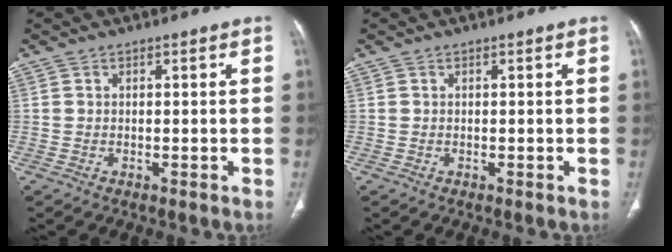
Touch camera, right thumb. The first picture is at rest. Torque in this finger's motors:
{"motor_torque": [-0.12, 0.13, -0.09, 0.18, 0.01]}